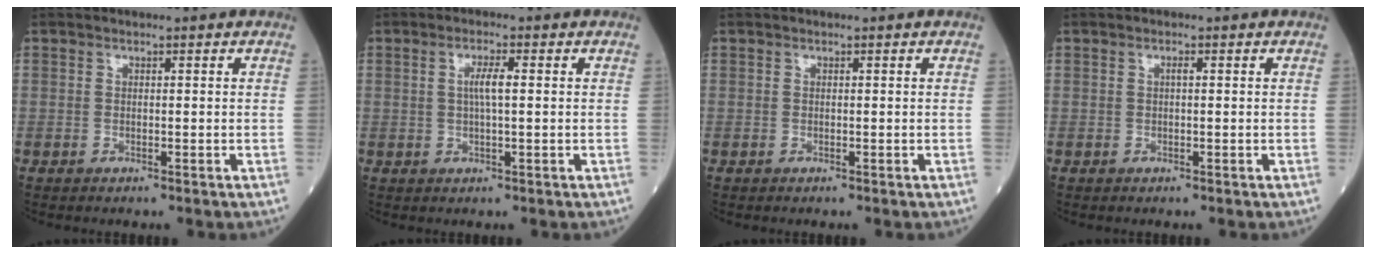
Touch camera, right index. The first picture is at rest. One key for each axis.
{"total": 3.0, "fx": 0.4, "fy": 0.2, "fz": 2.9, "tx": -0.057, "ty": 0.001, "tz": 0.007}
{"total": 0.0}
{"total": 0.6, "fx": 0.1, "fy": 0.1, "fz": 0.6, "tx": -0.013, "ty": 0.001, "tz": 0.002}